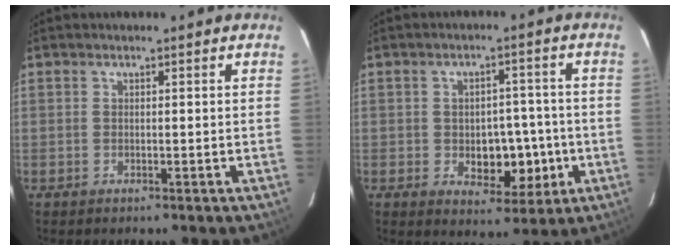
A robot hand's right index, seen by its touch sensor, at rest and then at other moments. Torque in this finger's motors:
{"motor_torque": [0.25, -0.21, 0.30, 0.06]}